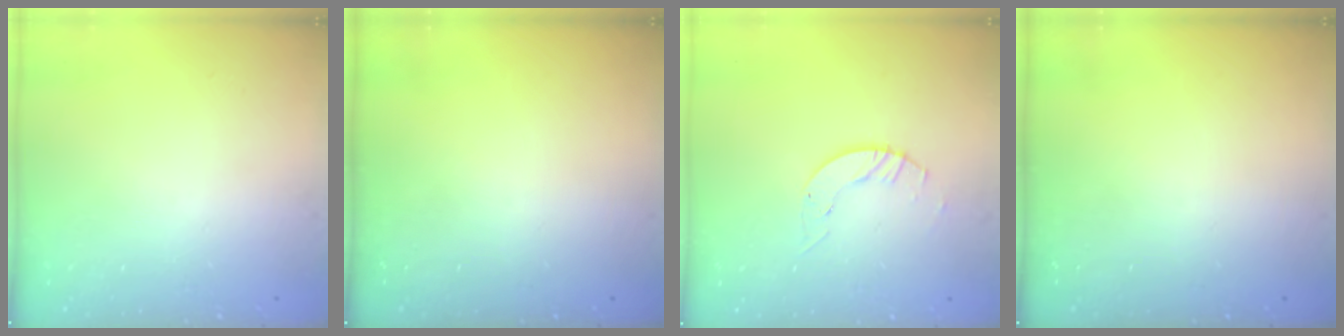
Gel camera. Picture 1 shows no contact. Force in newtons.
{"total": 0.0}
{"total": 4.0, "press": 4.0, "slide": 0.5}
{"total": 0.0}